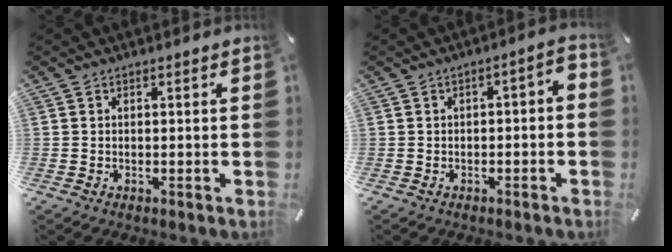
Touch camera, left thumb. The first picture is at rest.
{"total": 3.6, "force": [-2.1, 1.5, 2.5], "torque": [-0.040, 0.019, -0.041]}